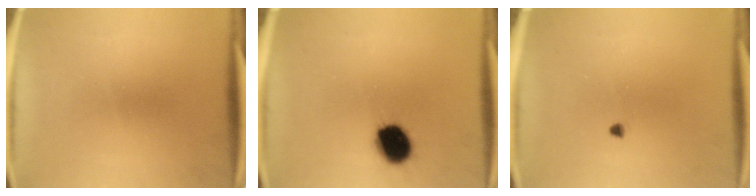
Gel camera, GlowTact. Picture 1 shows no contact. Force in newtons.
{"total": 10.7}
{"total": 0.7}